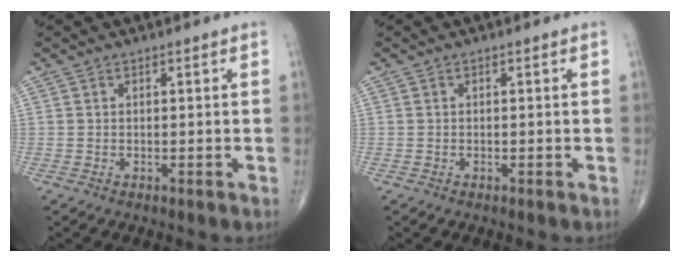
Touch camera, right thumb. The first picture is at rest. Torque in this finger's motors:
{"motor_torque": [0.21, 0.02, -0.02, 0.02, -0.05]}